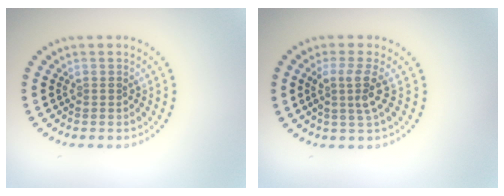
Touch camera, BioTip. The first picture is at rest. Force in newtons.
{"total": 2.7, "press": 2.0, "slide": 1.8}